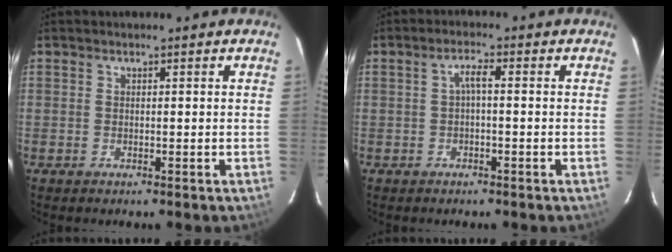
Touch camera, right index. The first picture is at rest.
{"total": 2.2, "force": [-0.3, 0.5, 2.1], "torque": [-0.044, 0.007, -0.004]}